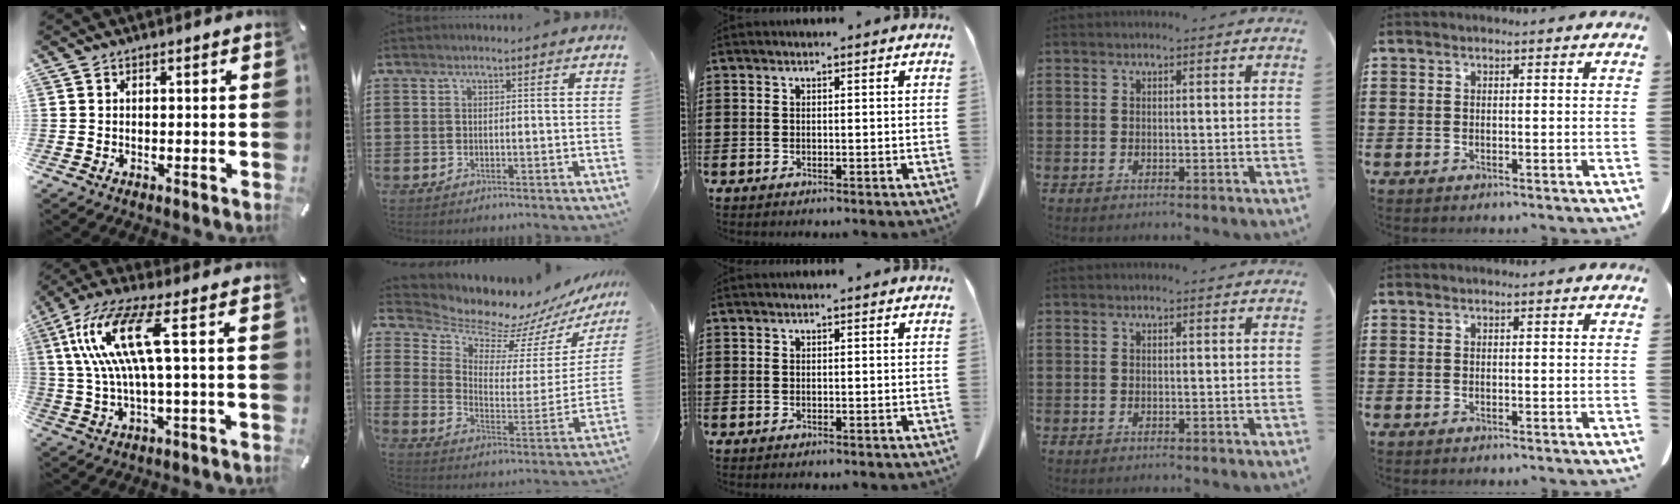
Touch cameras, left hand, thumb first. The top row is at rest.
{"thumb": {"total": 14.5, "force": [3.3, 2.8, 13.8], "torque": [-0.298, -0.012, 0.043]}, "index": {"total": 7.8, "force": [7.4, 2.3, 0.5], "torque": [-0.044, -0.074, 0.124]}}